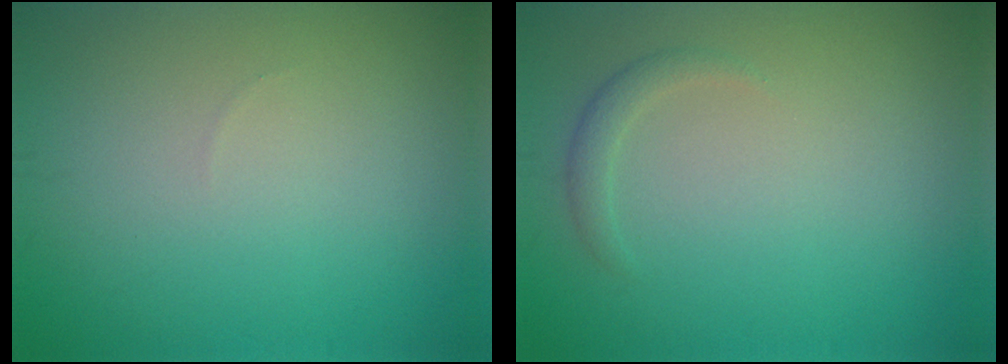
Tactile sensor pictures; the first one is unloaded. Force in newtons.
{"total": 1.2, "press": 1.2, "slide": 0.1}